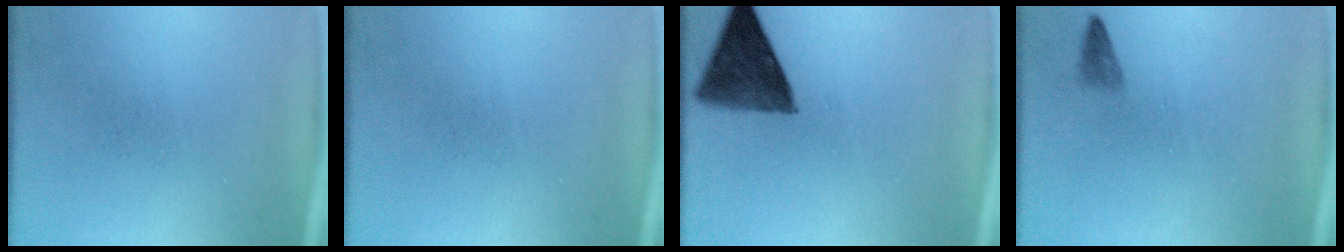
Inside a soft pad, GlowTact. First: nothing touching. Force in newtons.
{"total": 0.0}
{"total": 9.7}
{"total": 1.2}